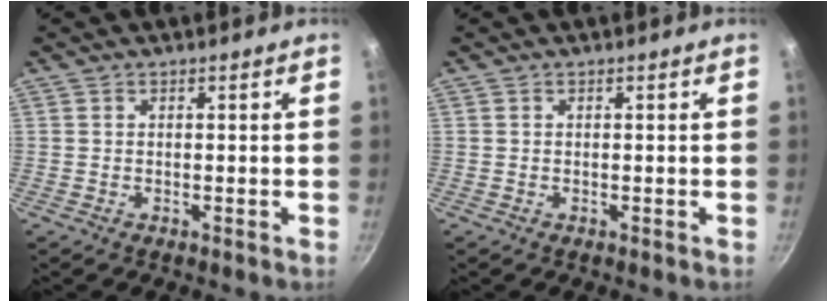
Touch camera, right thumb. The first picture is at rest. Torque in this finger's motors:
{"motor_torque": [0.04, -0.04, 0.26, 0.00, 0.02]}